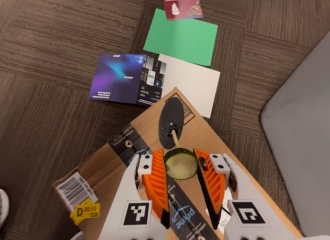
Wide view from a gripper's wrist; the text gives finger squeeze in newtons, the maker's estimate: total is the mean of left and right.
{"total": 9.8, "left": 9.7, "right": 9.9}